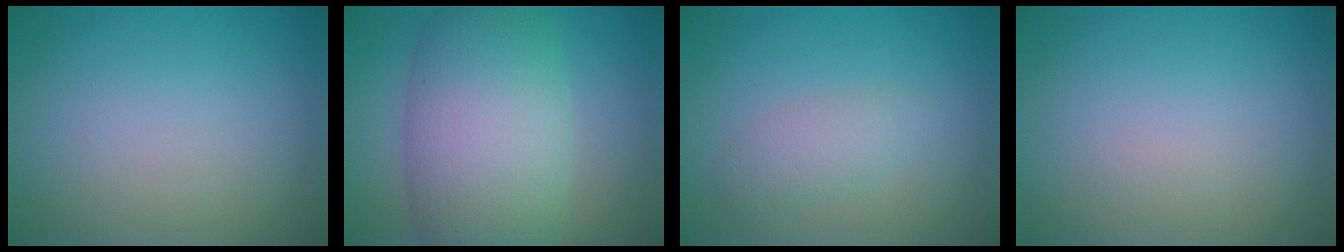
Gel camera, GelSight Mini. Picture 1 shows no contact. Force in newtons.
{"total": 9.8, "press": 9.8, "slide": 0.6}
{"total": 1.9, "press": 1.9, "slide": 0.1}
{"total": 0.0}